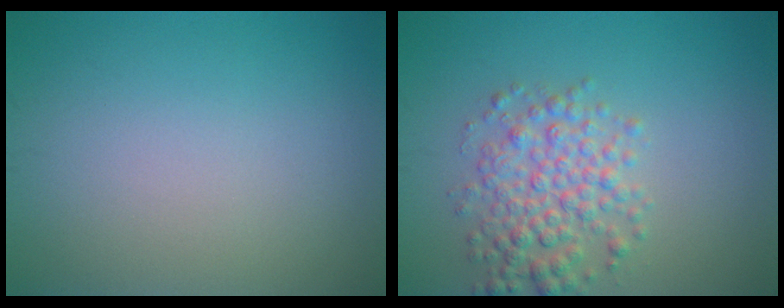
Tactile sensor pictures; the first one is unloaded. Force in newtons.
{"total": 4.3, "press": 4.3, "slide": 0.1}